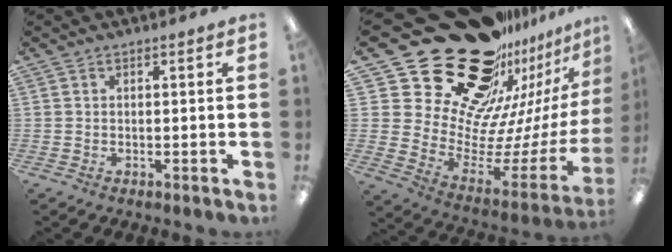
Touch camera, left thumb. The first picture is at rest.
{"total": 33.8, "force": [22.0, 18.3, 18.0], "torque": [-0.262, -0.208, 0.449]}